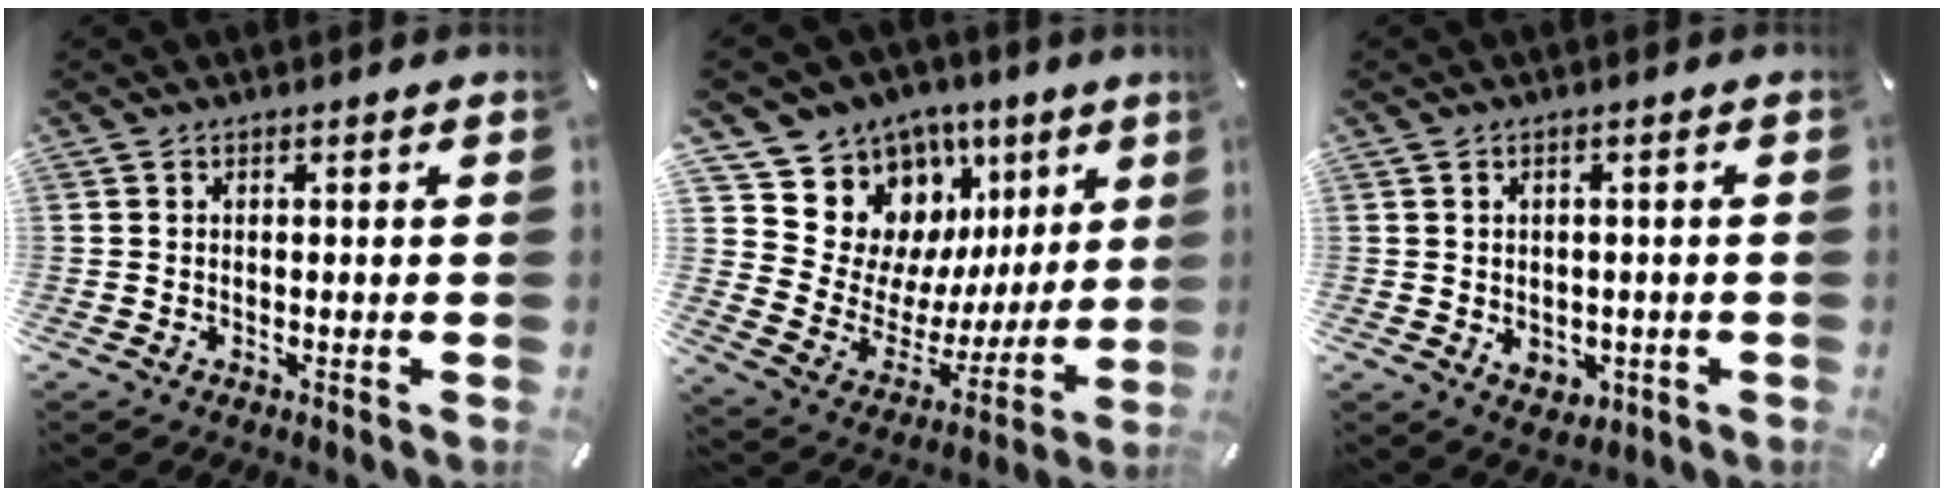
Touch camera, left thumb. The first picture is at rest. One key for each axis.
{"total": 13.8, "fx": 8.2, "fy": 10.7, "fz": 2.8, "tx": -0.048, "ty": -0.092, "tz": 0.160}
{"total": 3.9, "fx": -0.7, "fy": 3.4, "fz": 1.8, "tx": -0.012, "ty": 0.000, "tz": -0.012}